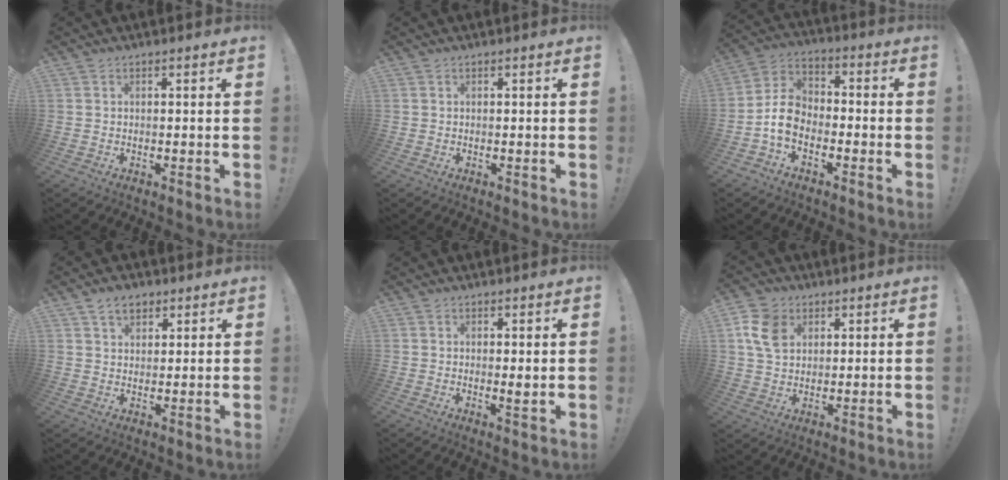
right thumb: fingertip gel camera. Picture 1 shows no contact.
{"total": 0.0}
{"total": 9.5, "force": [-4.0, 6.7, 5.4], "torque": [-0.105, 0.030, -0.067]}
{"total": 6.0, "force": [3.7, 3.8, 2.9], "torque": [-0.036, -0.011, 0.067]}
{"total": 1.9, "force": [0.4, 0.2, 1.9], "torque": [-0.011, -0.013, 0.003]}
{"total": 9.8, "force": [3.8, 7.3, 5.3], "torque": [-0.092, -0.004, 0.075]}